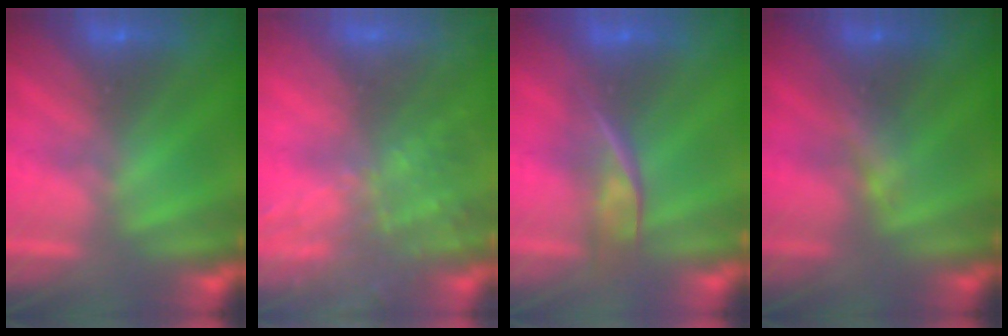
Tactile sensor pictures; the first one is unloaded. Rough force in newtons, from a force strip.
{"total": 8.5}
{"total": 2.4}
{"total": 2.3}